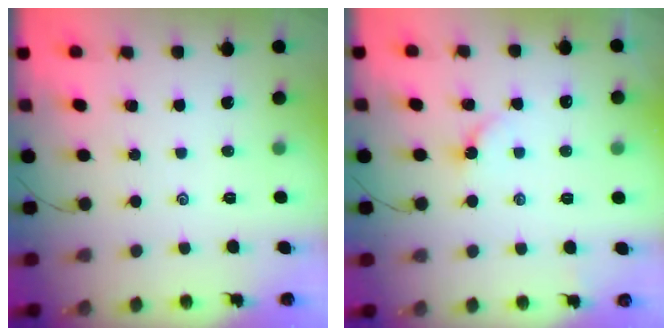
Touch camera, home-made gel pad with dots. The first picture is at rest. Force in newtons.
{"total": 2.7, "press": 2.7, "slide": 0.4}